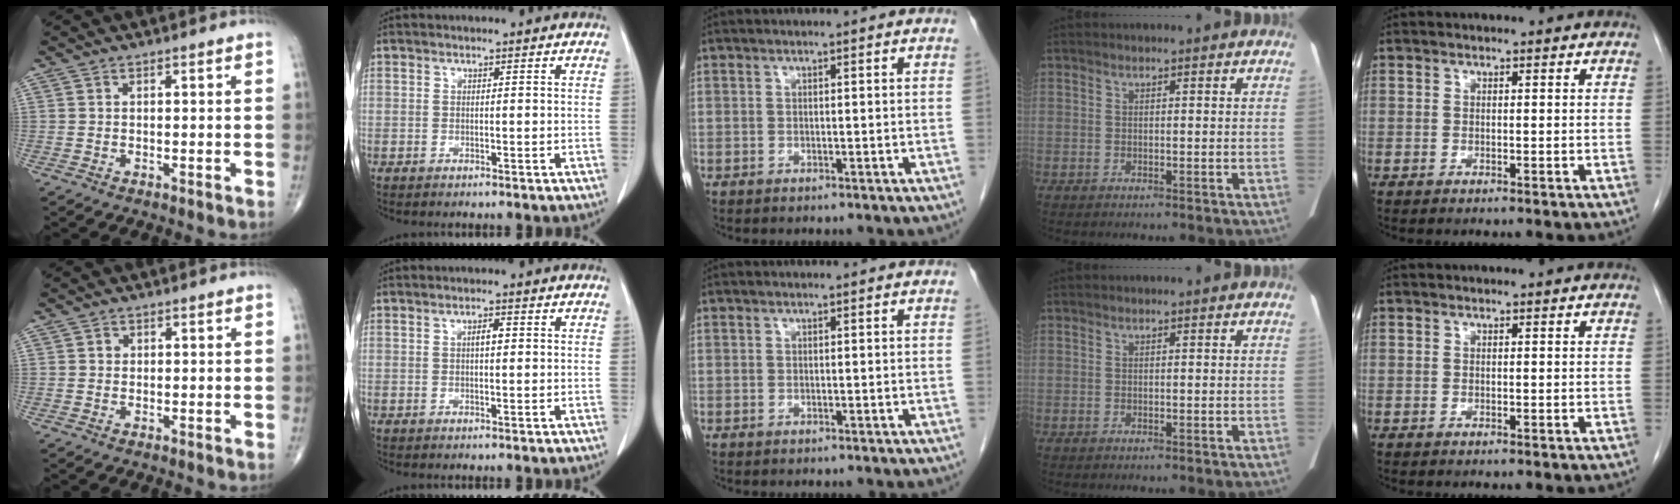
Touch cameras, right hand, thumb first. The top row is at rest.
{"thumb": {"total": 1.0, "force": [0.1, 0.9, 0.3], "torque": [0.000, 0.002, 0.001]}, "index": {"total": 2.1, "force": [0.3, 0.9, 1.9], "torque": [-0.037, 0.005, 0.006]}}